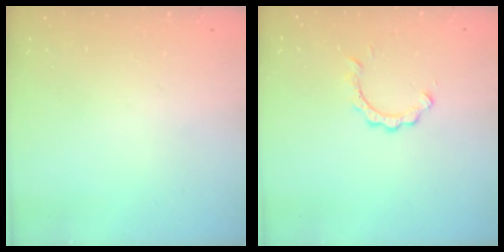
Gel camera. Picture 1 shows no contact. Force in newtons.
{"total": 2.3, "press": 2.3, "slide": 0.2}